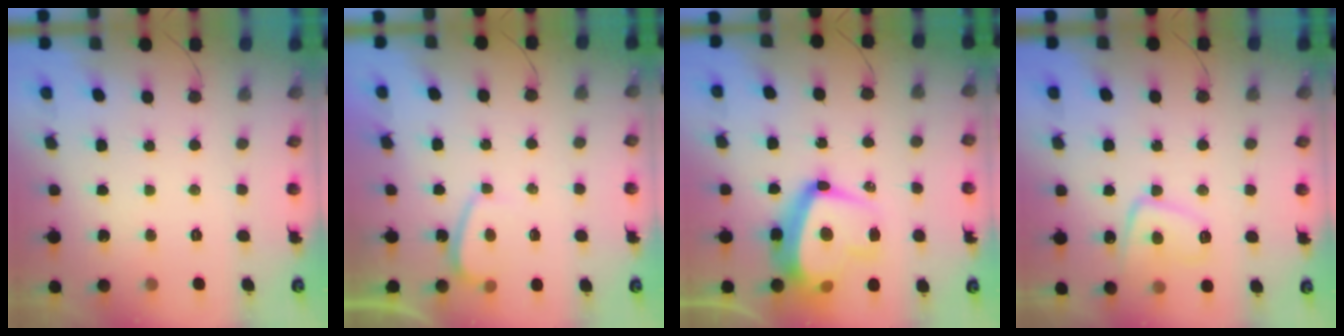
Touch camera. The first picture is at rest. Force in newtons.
{"total": 2.2, "press": 2.1, "slide": 0.6}
{"total": 19.9, "press": 19.8, "slide": 1.7}
{"total": 10.6, "press": 10.5, "slide": 0.8}